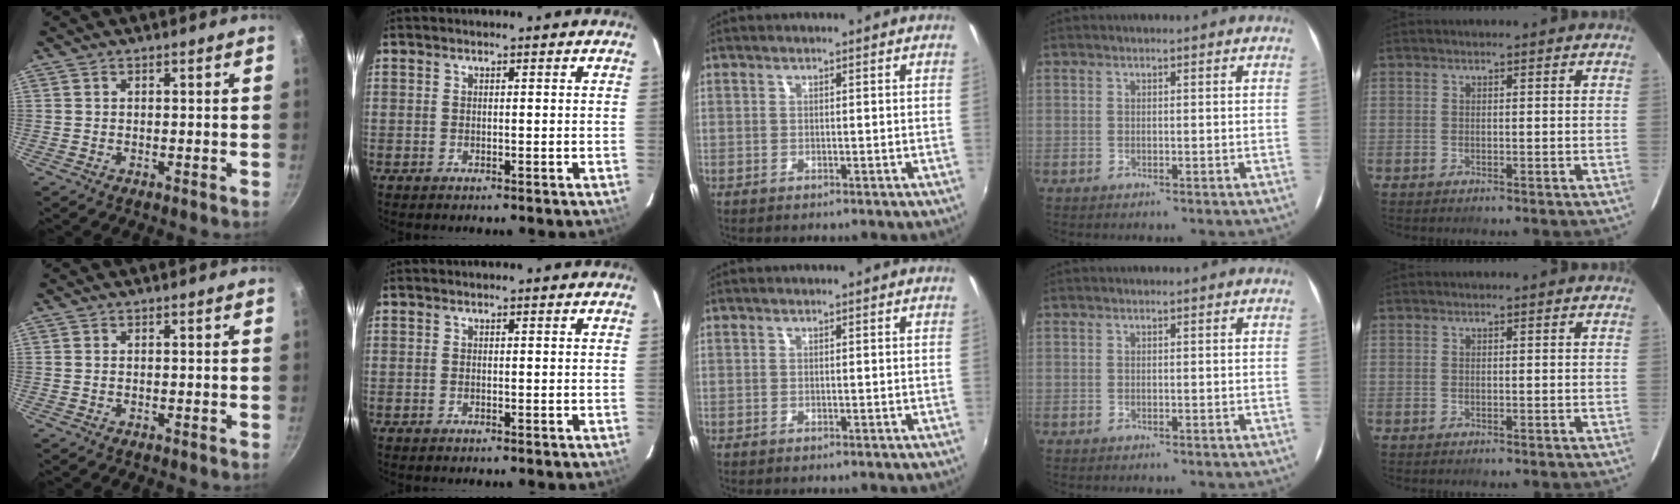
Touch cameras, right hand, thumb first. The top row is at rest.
{}